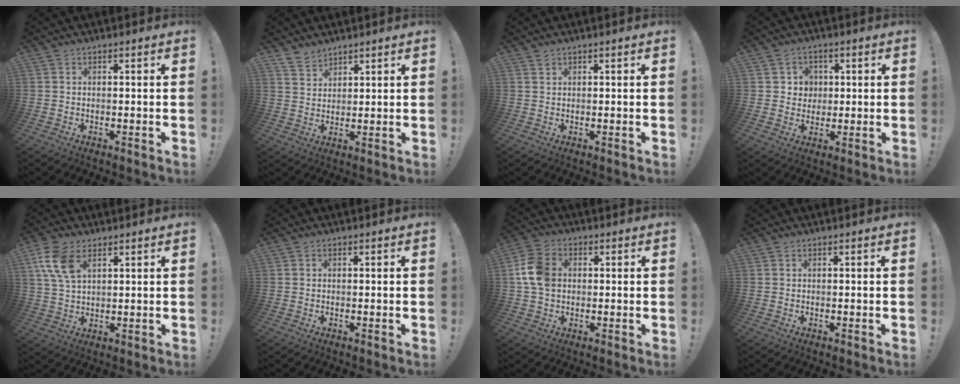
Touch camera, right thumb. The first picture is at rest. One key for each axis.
{"total": 4.5, "fx": 4.0, "fy": 1.9, "fz": 0.4, "tx": -0.013, "ty": -0.026, "tz": 0.079}
{"total": 1.0, "fx": 0.8, "fy": 0.5, "fz": 0.2, "tx": 0.002, "ty": -0.004, "tz": 0.015}
{"total": 4.9, "fx": 1.2, "fy": 4.7, "fz": 0.6, "tx": -0.012, "ty": -0.008, "tz": 0.023}
{"total": 10.1, "fx": 4.9, "fy": 5.7, "fz": 6.7, "tx": -0.141, "ty": -0.008, "tz": 0.094}
{"total": 0.0}
{"total": 10.3, "fx": 0.8, "fy": 8.0, "fz": 6.5, "tx": -0.129, "ty": 0.012, "tz": 0.018}
{"total": 0.0}